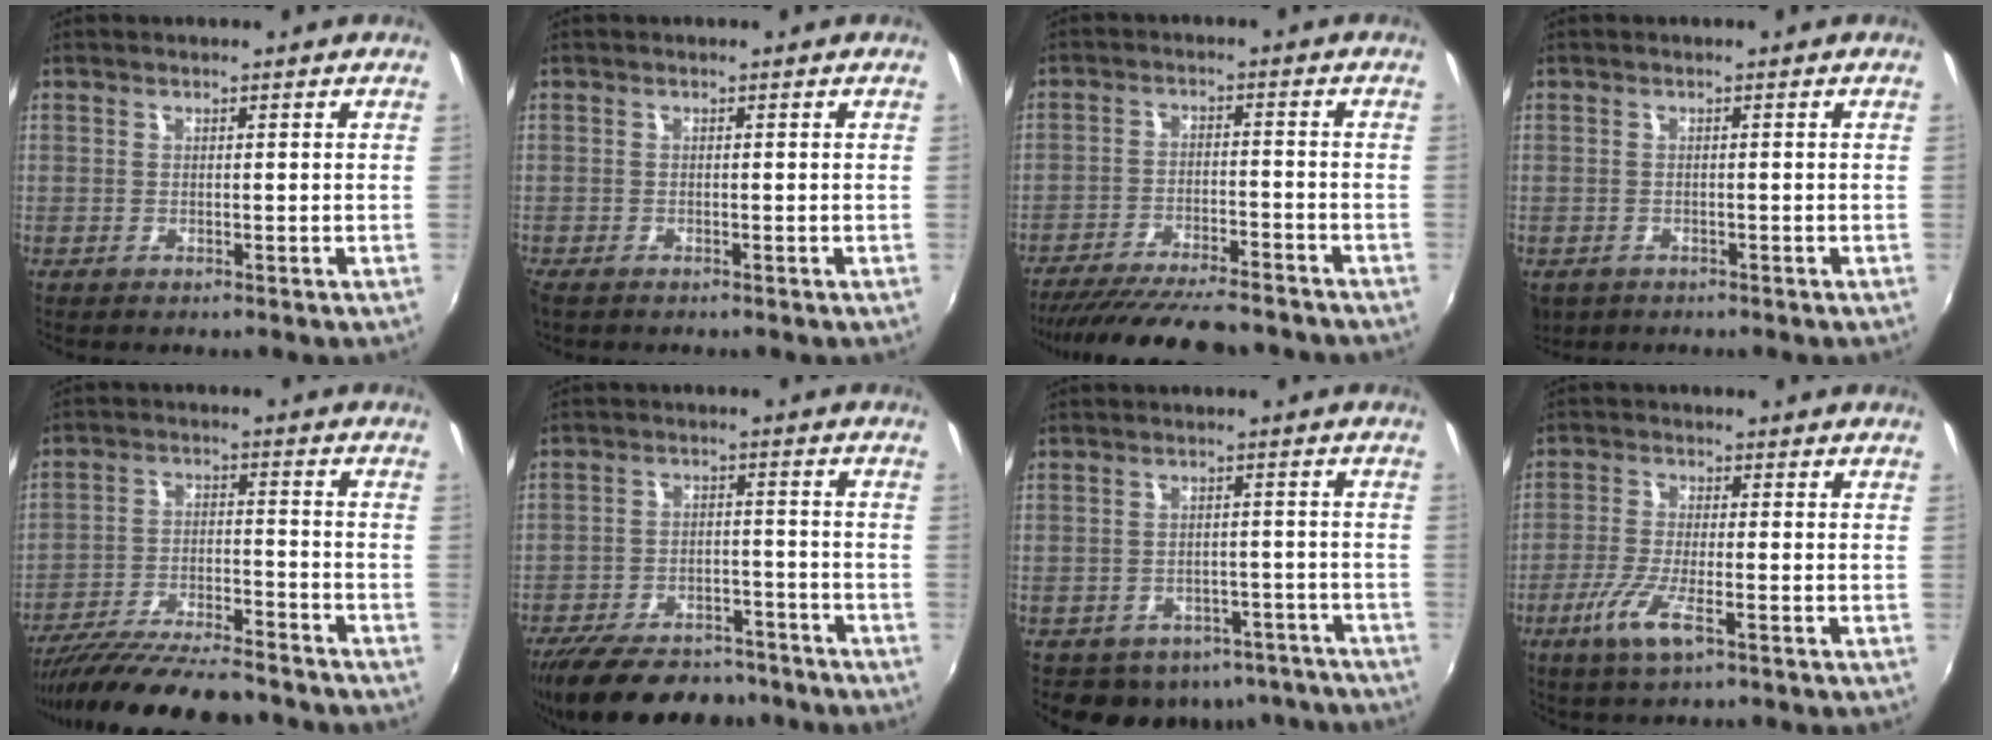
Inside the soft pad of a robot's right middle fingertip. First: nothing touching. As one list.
[{"total": 1.1, "force": [-0.9, 0.5, 0.4], "torque": [-0.013, -0.005, -0.016]}, {"total": 19.0, "force": [-16.6, 3.9, 8.3], "torque": [-0.166, -0.024, -0.243]}, {"total": 4.5, "force": [-2.2, 3.3, 2.0], "torque": [-0.046, -0.014, -0.028]}, {"total": 19.0, "force": [-16.5, 3.4, 8.7], "torque": [-0.174, -0.036, -0.263]}, {"total": 19.3, "force": [-15.6, 7.7, 8.3], "torque": [-0.181, -0.003, -0.225]}, {"total": 13.0, "force": [-9.7, 7.8, 3.6], "torque": [-0.074, 0.016, -0.098]}, {"total": 7.2, "force": [-3.7, 1.3, 6.0], "torque": [-0.134, -0.015, -0.072]}]